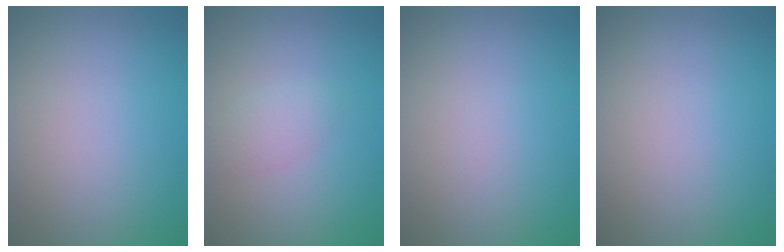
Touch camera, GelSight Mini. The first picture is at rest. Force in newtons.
{"total": 1.6, "press": 1.6, "slide": 0.1}
{"total": 0.0}
{"total": 0.0}